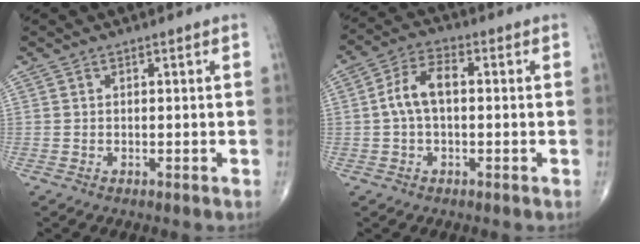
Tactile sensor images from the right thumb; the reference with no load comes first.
{"total": 7.2, "force": [0.2, 3.9, 6.0], "torque": [-0.119, 0.024, -0.004]}